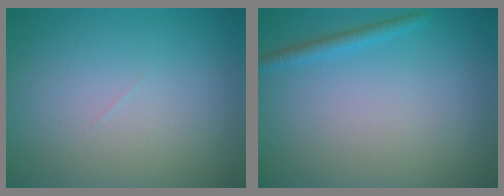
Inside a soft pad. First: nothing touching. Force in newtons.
{"total": 1.3, "press": 1.3, "slide": 0.0}